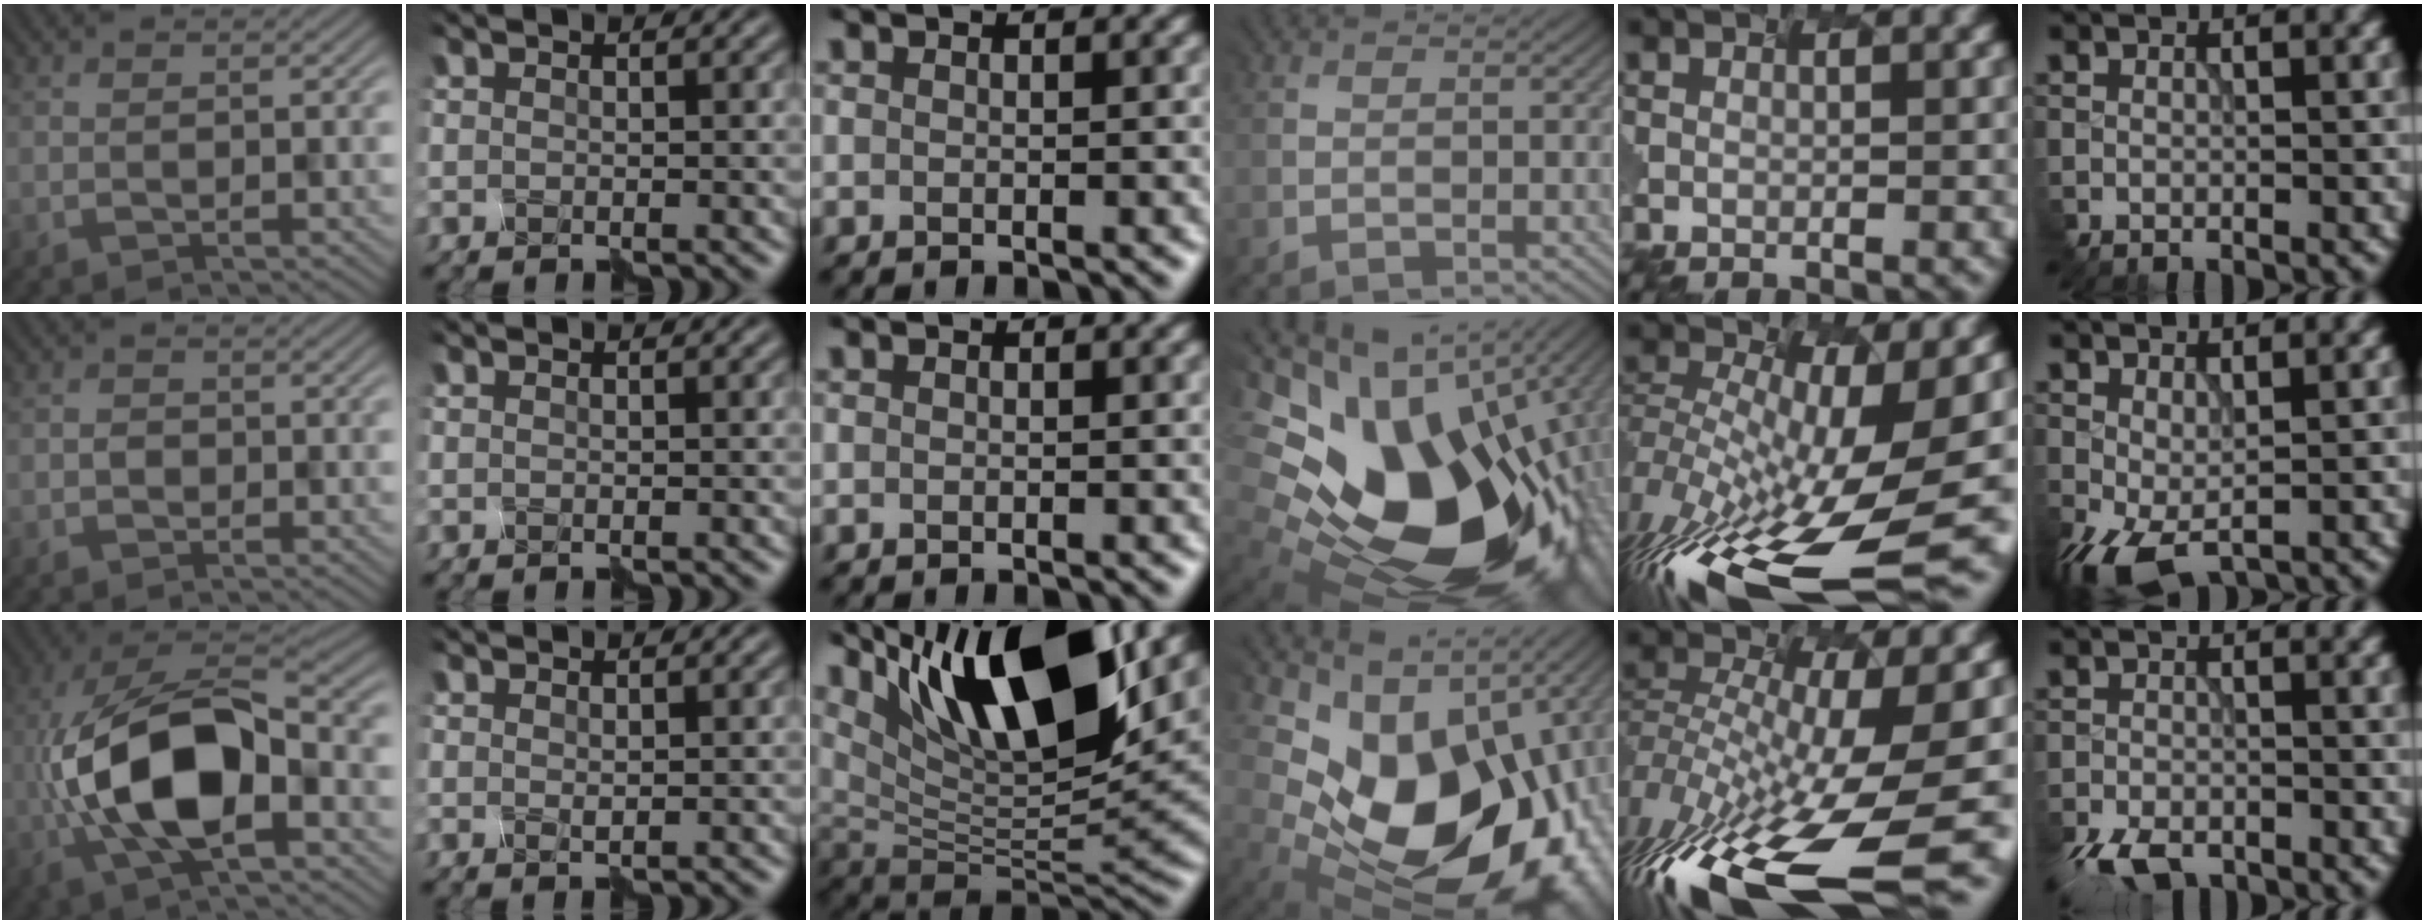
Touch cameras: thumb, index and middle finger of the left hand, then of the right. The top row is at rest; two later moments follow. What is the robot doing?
{"motion": "disassemble", "object": "markers"}